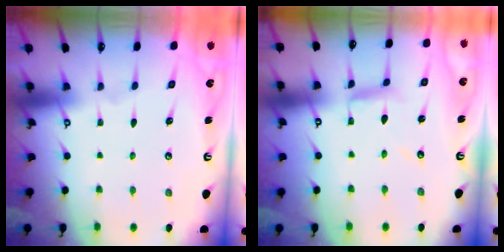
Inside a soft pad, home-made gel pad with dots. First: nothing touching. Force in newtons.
{"total": 4.9, "press": 4.9, "slide": 0.3}